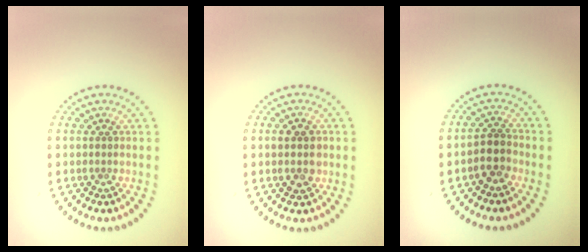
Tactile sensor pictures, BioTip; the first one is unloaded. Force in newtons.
{"total": 2.9, "press": 2.9, "slide": 0.1}
{"total": 2.3, "press": 2.0, "slide": 1.2}